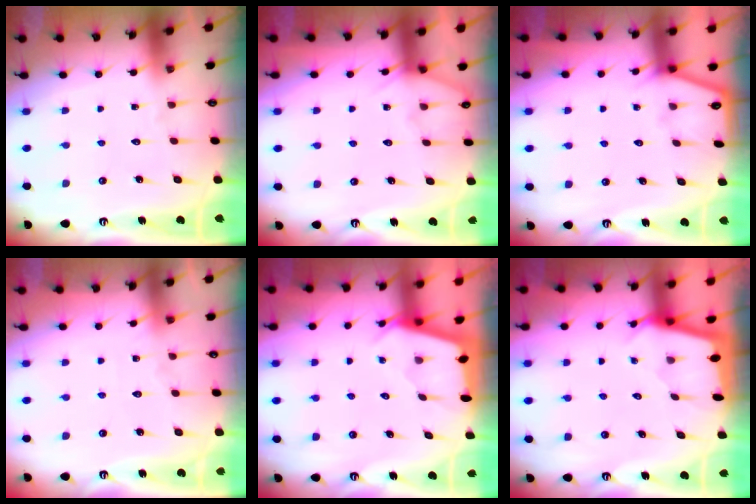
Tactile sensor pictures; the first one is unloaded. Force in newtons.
{"total": 5.3, "press": 5.3, "slide": 0.7}
{"total": 2.4, "press": 2.4, "slide": 0.4}
{"total": 2.6, "press": 2.6, "slide": 0.4}
{"total": 2.6, "press": 2.6, "slide": 0.3}
{"total": 2.3, "press": 2.3, "slide": 0.3}